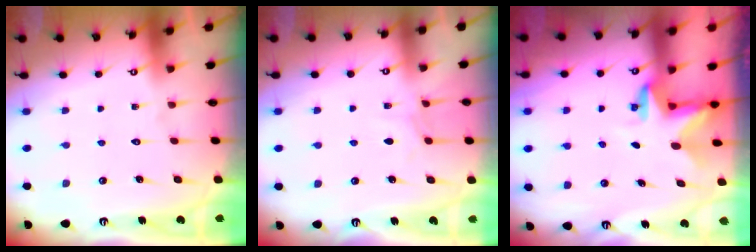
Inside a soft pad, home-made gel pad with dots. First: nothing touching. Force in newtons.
{"total": 4.3, "press": 4.3, "slide": 0.5}
{"total": 2.8, "press": 2.8, "slide": 0.2}